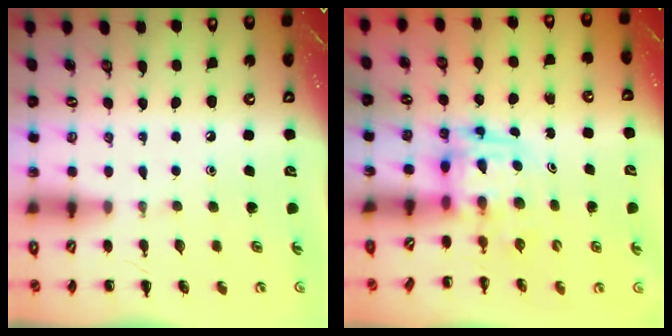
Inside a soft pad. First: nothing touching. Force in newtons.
{"total": 3.9, "press": 3.8, "slide": 0.7}